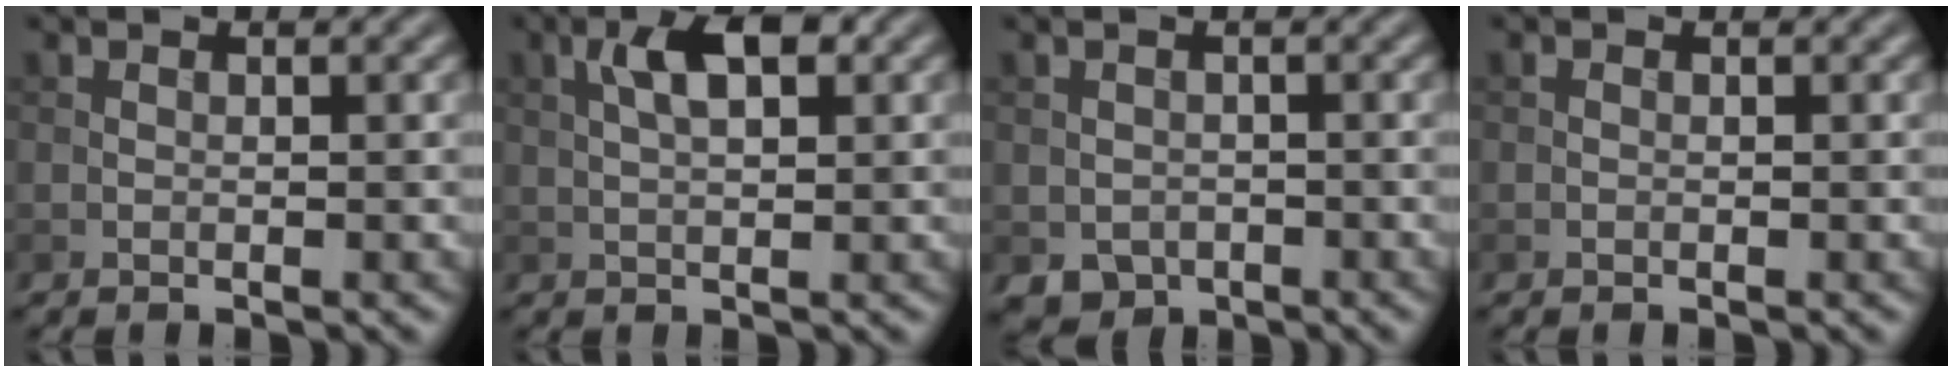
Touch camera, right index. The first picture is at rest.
{"total": 4.2, "force": [1.5, 1.6, 3.6], "torque": [-0.067, 0.011, 0.026]}
{"total": 2.3, "force": [-1.0, 1.9, 0.8], "torque": [-0.015, -0.008, -0.019]}
{"total": 0.0}